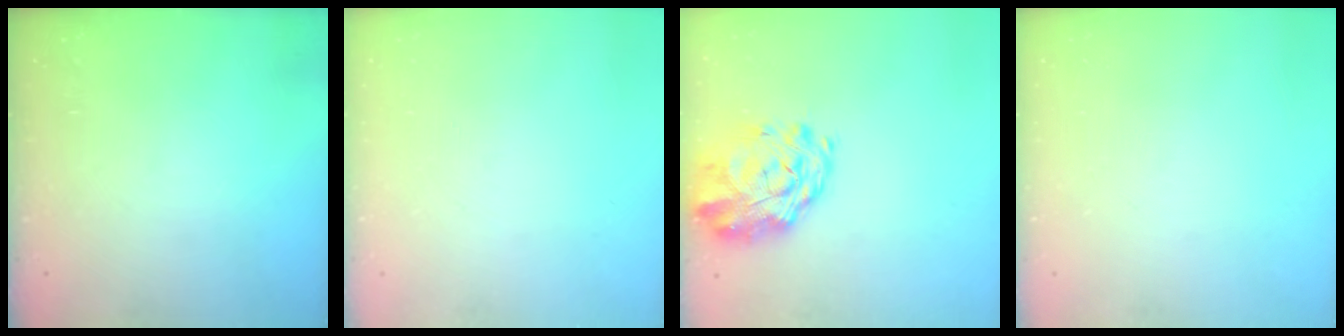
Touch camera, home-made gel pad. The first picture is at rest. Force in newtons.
{"total": 0.0}
{"total": 3.2, "press": 2.6, "slide": 1.9}
{"total": 0.0}